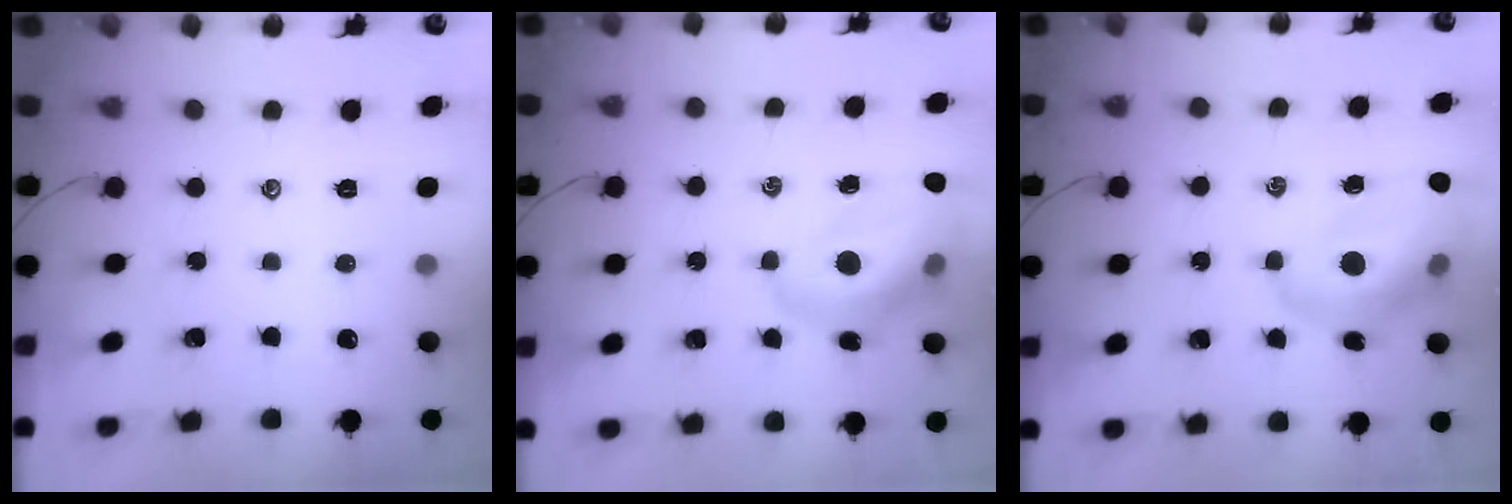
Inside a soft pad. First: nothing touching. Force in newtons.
{"total": 15.0, "press": 14.4, "slide": 3.9}
{"total": 14.9, "press": 14.3, "slide": 4.2}